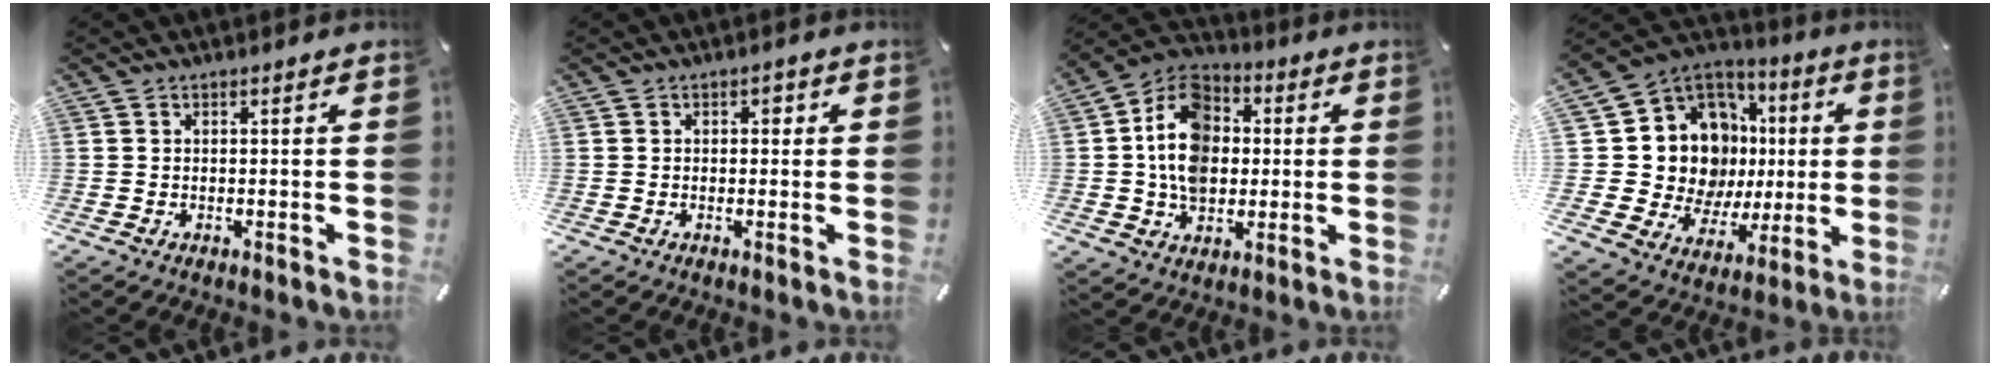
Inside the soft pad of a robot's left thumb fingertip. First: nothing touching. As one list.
[{"total": 1.6, "force": [0.3, 1.3, 1.0], "torque": [-0.005, 0.002, -0.002]}, {"total": 13.1, "force": [0.1, 10.9, 7.3], "torque": [-0.151, 0.015, -0.001]}, {"total": 16.7, "force": [2.7, 14.5, 7.9], "torque": [-0.156, -0.043, 0.076]}]